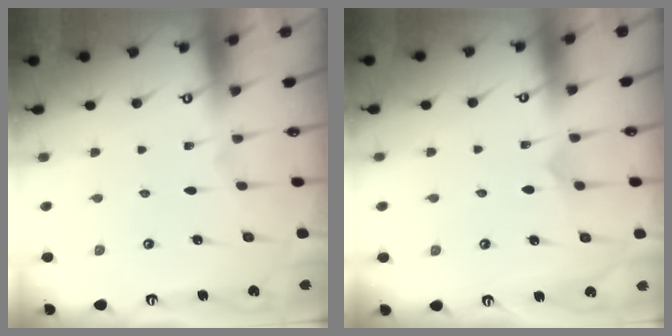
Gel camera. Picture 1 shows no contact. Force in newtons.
{"total": 3.3, "press": 3.3, "slide": 0.4}